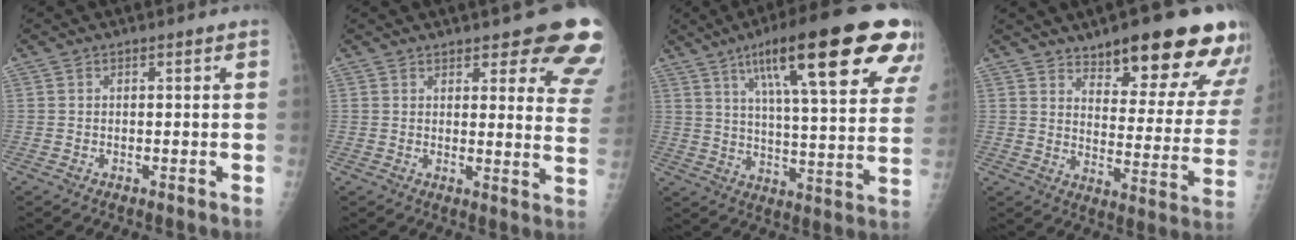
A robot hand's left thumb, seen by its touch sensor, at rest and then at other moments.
{"total": 14.0, "force": [9.7, 4.2, 9.2], "torque": [-0.064, -0.051, 0.093]}
{"total": 27.7, "force": [14.5, 6.0, 22.9], "torque": [-0.319, -0.021, 0.214]}
{"total": 22.3, "force": [15.6, 6.9, 14.4], "torque": [-0.139, -0.082, 0.209]}